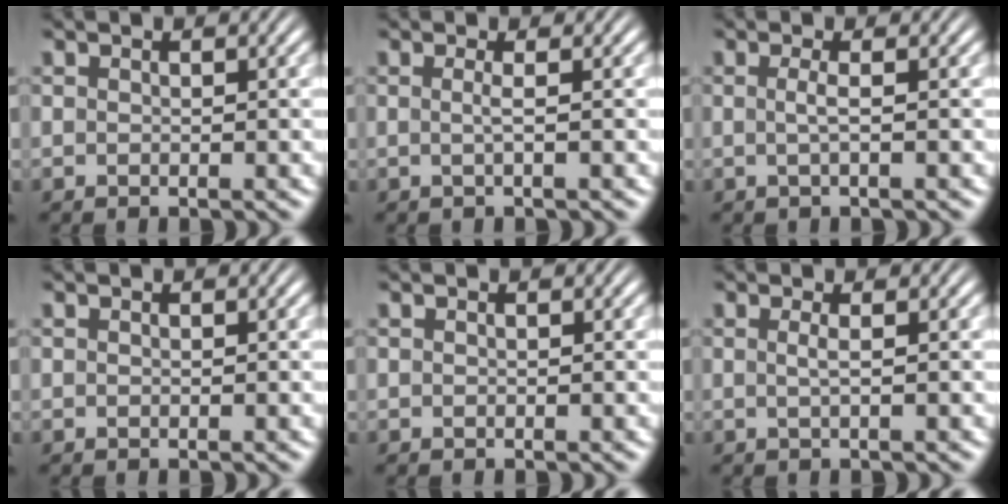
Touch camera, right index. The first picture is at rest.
{"total": 1.1, "force": [-0.3, -0.4, 0.9], "torque": [-0.024, -0.006, -0.002]}
{"total": 1.3, "force": [-0.3, -0.3, 1.2], "torque": [-0.029, -0.006, -0.003]}
{"total": 0.0}
{"total": 0.0}
{"total": 1.0, "force": [-0.1, -0.3, 1.0], "torque": [-0.025, -0.006, 0.002]}